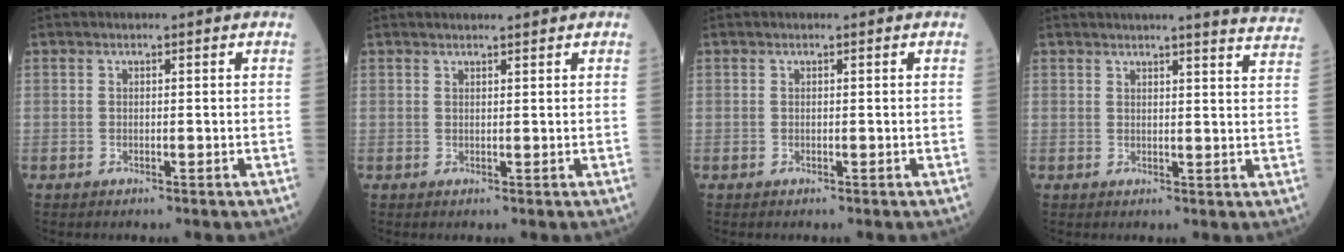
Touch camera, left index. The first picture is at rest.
{"total": 3.1, "force": [2.9, 0.1, 1.0], "torque": [-0.013, 0.014, 0.039]}
{"total": 0.0}
{"total": 10.7, "force": [10.2, -0.3, 3.3], "torque": [-0.033, -0.041, 0.092]}